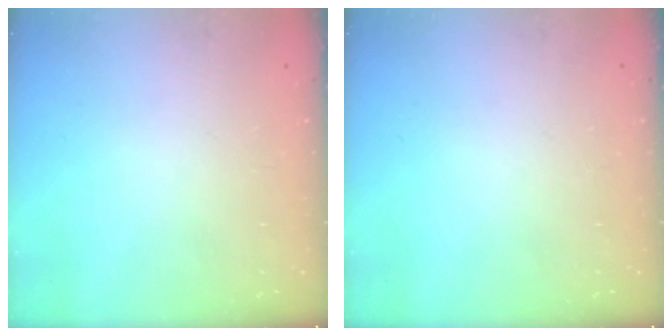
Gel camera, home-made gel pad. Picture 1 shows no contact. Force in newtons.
{"total": 0.0}